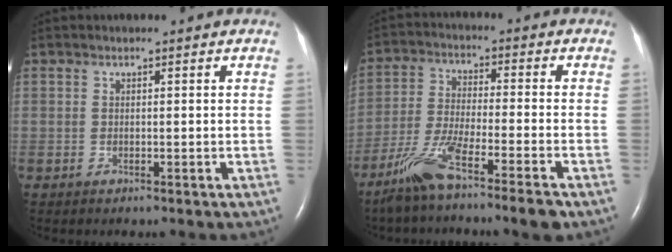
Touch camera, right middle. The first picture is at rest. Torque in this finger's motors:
{"motor_torque": [1.14, -1.00, 0.24, 0.13]}